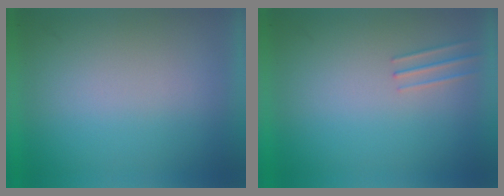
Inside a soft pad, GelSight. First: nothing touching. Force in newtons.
{"total": 1.0}